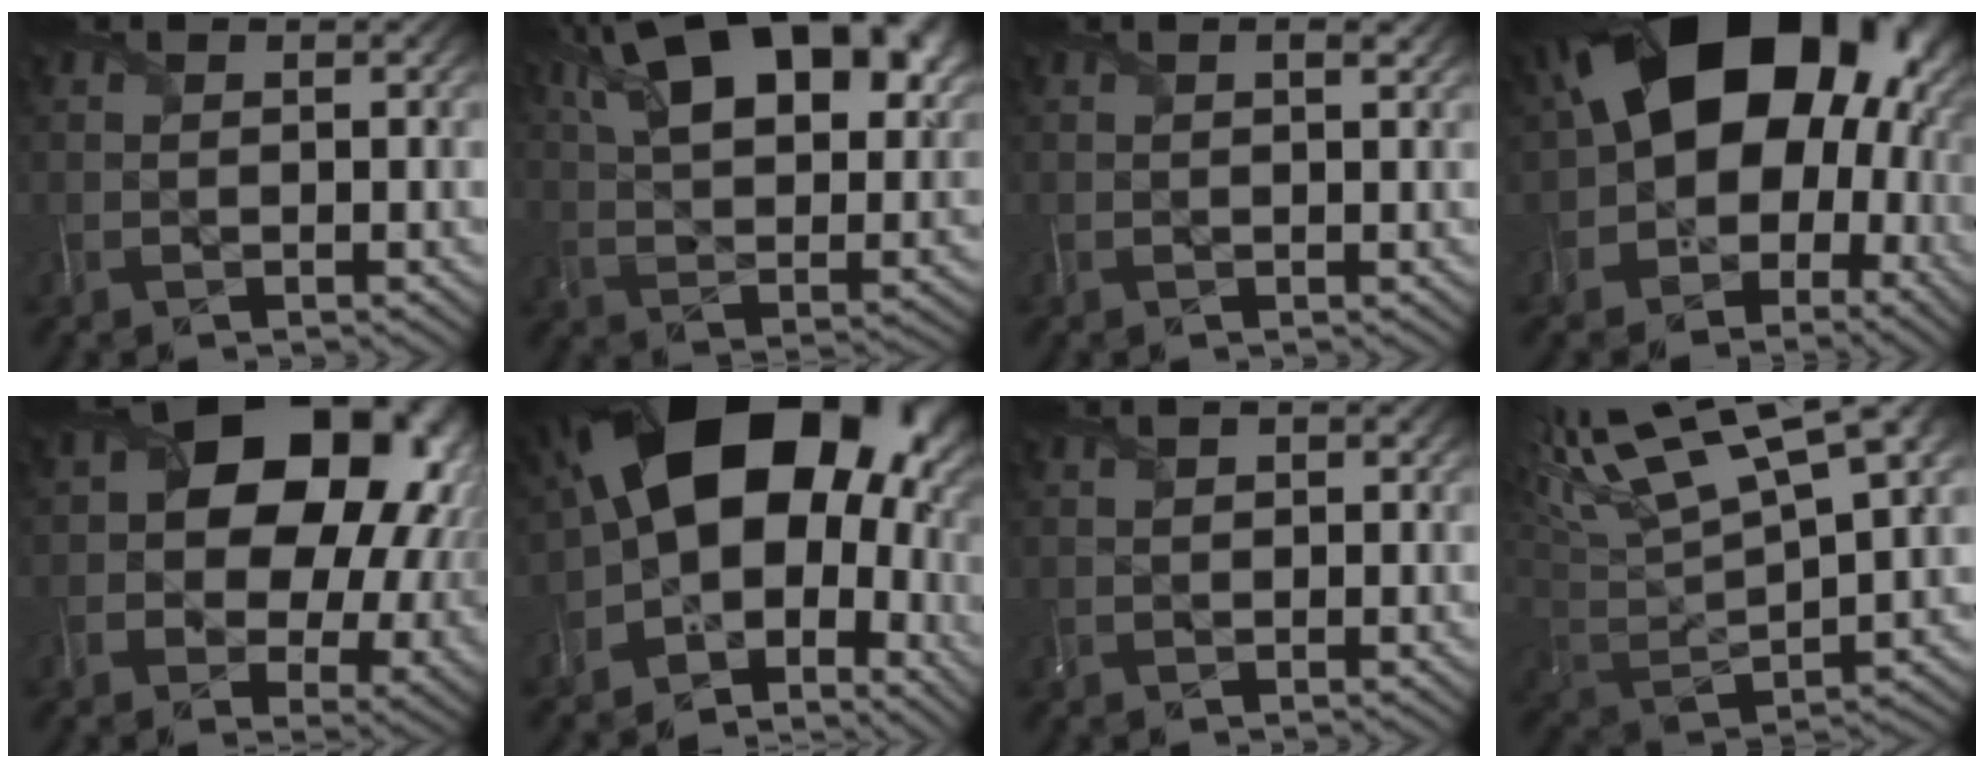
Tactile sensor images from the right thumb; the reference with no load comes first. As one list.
[{"total": 21.0, "force": [10.7, 10.5, 14.7], "torque": [-0.257, 0.052, 0.166]}, {"total": 1.2, "force": [0.6, 0.3, 1.0], "torque": [-0.017, -0.001, 0.010]}, {"total": 21.5, "force": [3.4, 16.3, 13.5], "torque": [-0.200, 0.002, 0.054]}, {"total": 17.6, "force": [3.5, 12.8, 11.6], "torque": [-0.155, 0.000, 0.065]}, {"total": 19.8, "force": [1.8, 13.9, 14.0], "torque": [-0.200, -0.019, 0.063]}, {"total": 1.6, "force": [0.8, 0.9, 1.0], "torque": [-0.018, -0.003, 0.012]}, {"total": 15.5, "force": [8.6, 5.2, 11.8], "torque": [-0.269, 0.029, 0.151]}]